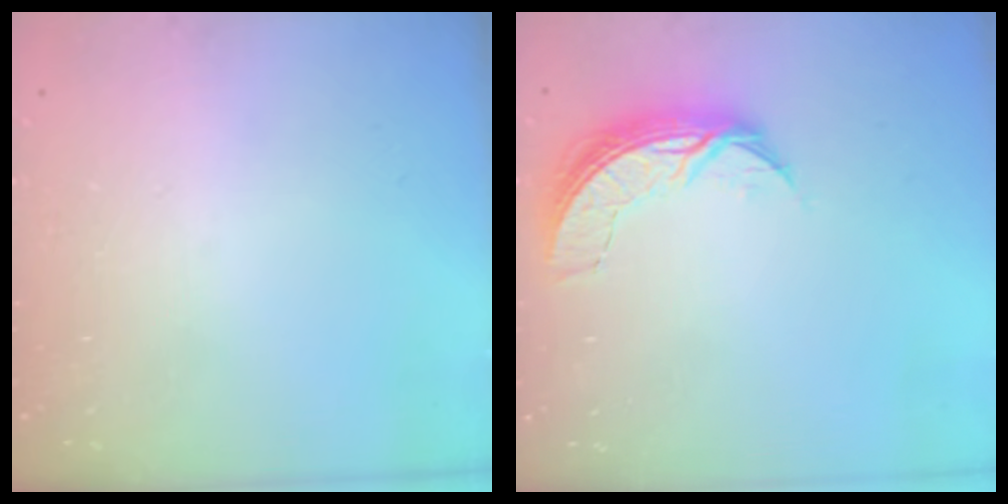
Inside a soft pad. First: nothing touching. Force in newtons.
{"total": 7.4, "press": 7.3, "slide": 0.5}